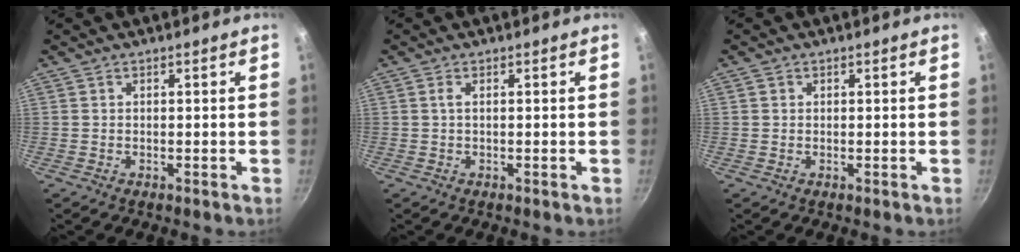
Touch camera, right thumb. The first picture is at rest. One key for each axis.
{"total": 1.0, "fx": 0.0, "fy": 0.1, "fz": 1.0, "tx": -0.024, "ty": 0.002, "tz": -0.002}
{"total": 0.8, "fx": 0.2, "fy": 0.8, "fz": 0.2, "tx": 0.000, "ty": 0.003, "tz": 0.002}